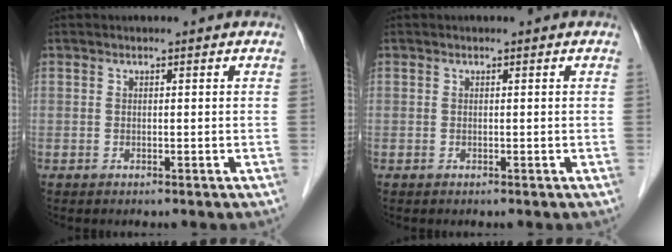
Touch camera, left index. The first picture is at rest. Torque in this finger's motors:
{"motor_torque": [-0.05, -0.04, 0.01, -0.01]}